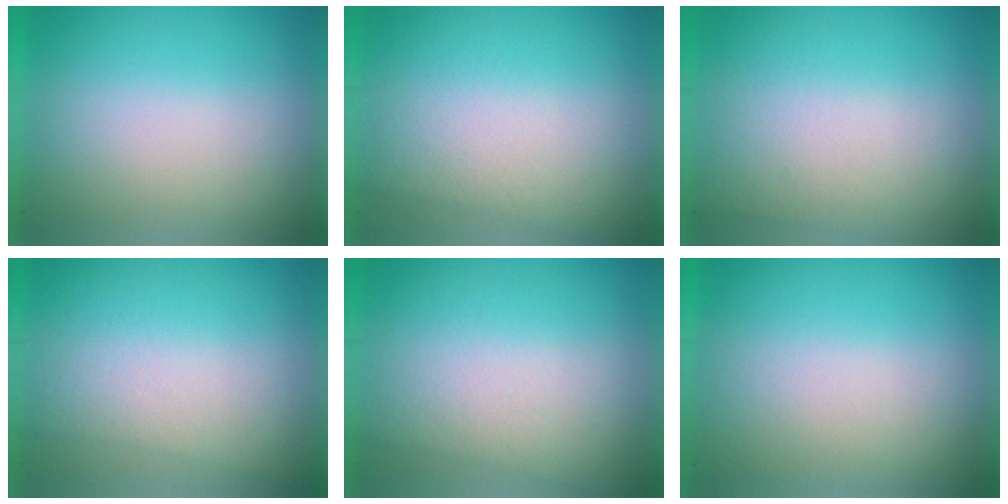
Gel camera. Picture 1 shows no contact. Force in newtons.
{"total": 3.1}
{"total": 2.6}
{"total": 2.7}
{"total": 3.1}
{"total": 2.0}